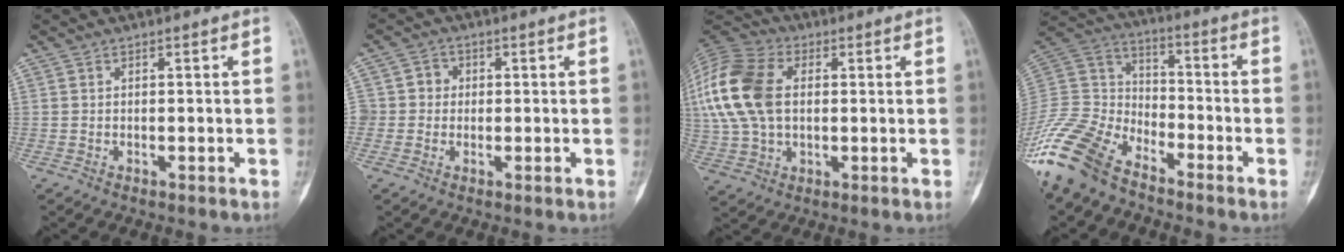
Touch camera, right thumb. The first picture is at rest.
{"total": 3.8, "force": [0.1, 3.7, 0.9], "torque": [0.014, 0.009, -0.002]}
{"total": 20.4, "force": [2.9, 13.6, 14.9], "torque": [-0.344, 0.012, 0.053]}
{"total": 17.5, "force": [-13.1, 8.5, 7.8], "torque": [-0.161, 0.057, -0.261]}